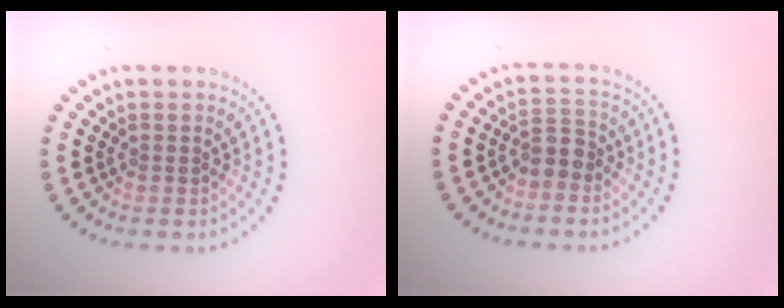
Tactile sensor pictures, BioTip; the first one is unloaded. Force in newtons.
{"total": 2.1, "press": 1.8, "slide": 1.0}